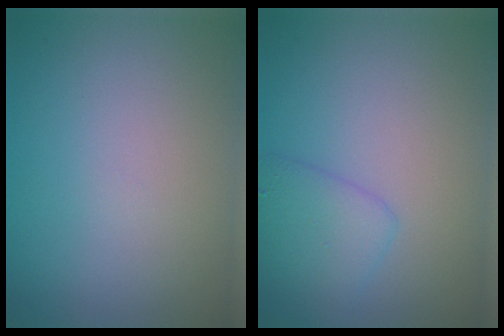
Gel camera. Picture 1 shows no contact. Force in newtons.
{"total": 2.4, "press": 2.4, "slide": 0.1}